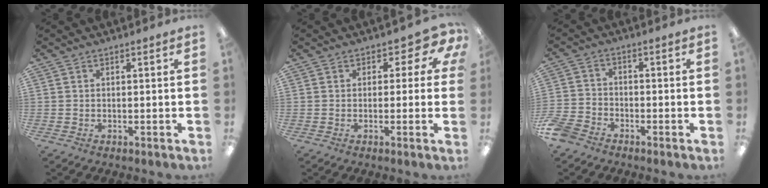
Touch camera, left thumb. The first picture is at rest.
{"total": 5.1, "force": [1.8, 3.3, 3.4], "torque": [-0.043, -0.003, 0.029]}
{"total": 5.5, "force": [-4.4, 2.7, 2.0], "torque": [-0.049, 0.016, -0.088]}